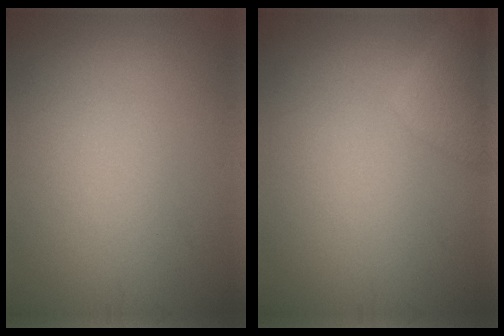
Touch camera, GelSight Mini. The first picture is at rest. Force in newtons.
{"total": 2.9, "press": 2.9, "slide": 0.2}